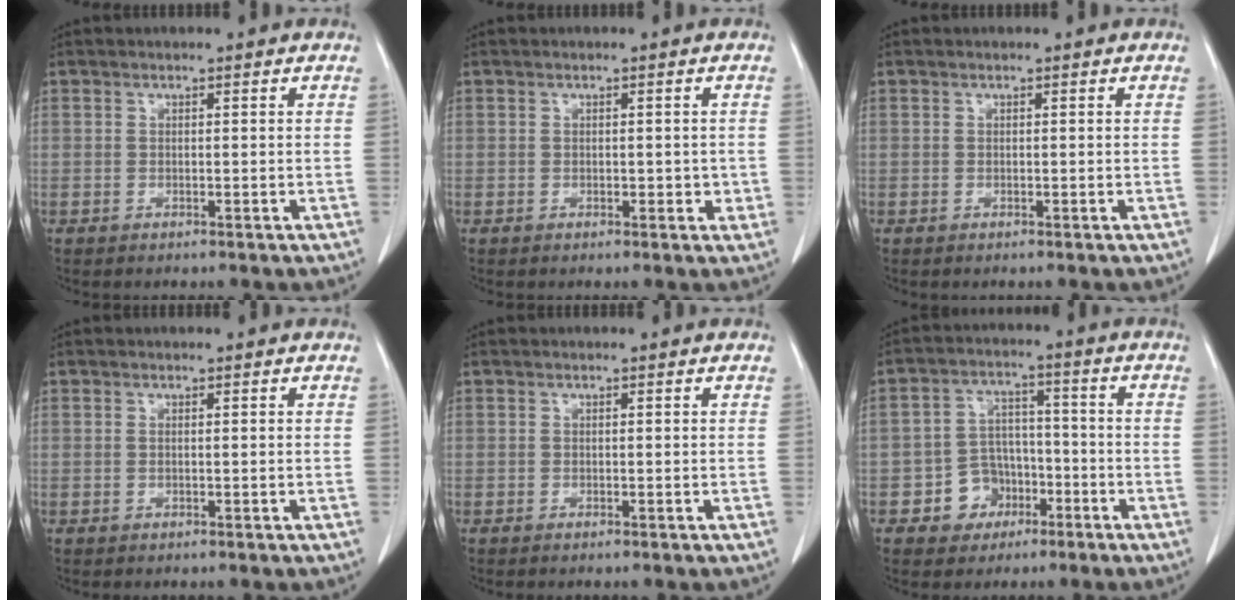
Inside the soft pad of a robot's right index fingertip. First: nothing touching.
{"total": 2.1, "force": [-0.3, 1.3, 1.6], "torque": [-0.019, 0.004, 0.000]}
{"total": 0.0}
{"total": 0.5, "force": [0.0, 0.1, 0.5], "torque": [-0.014, 0.001, 0.003]}
{"total": 0.0}
{"total": 6.6, "force": [-3.0, 5.6, 1.7], "torque": [-0.028, 0.019, -0.040]}